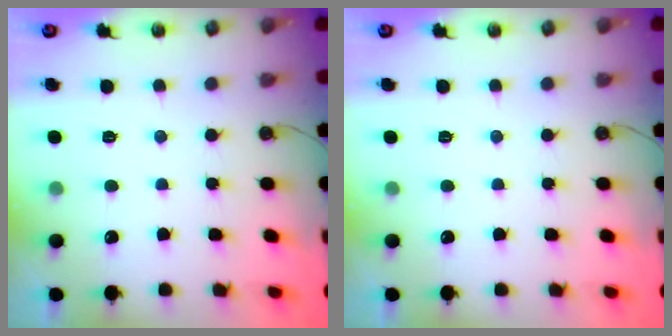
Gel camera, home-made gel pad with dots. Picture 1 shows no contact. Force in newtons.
{"total": 0.0}